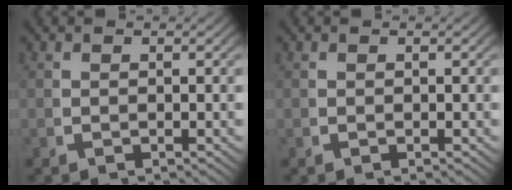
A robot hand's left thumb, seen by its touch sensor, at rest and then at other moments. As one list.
[{"total": 0.0}]